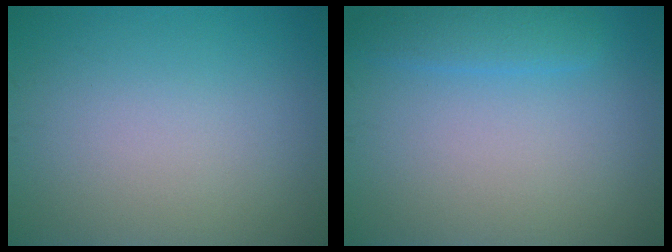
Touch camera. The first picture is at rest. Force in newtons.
{"total": 2.1, "press": 2.1, "slide": 0.1}